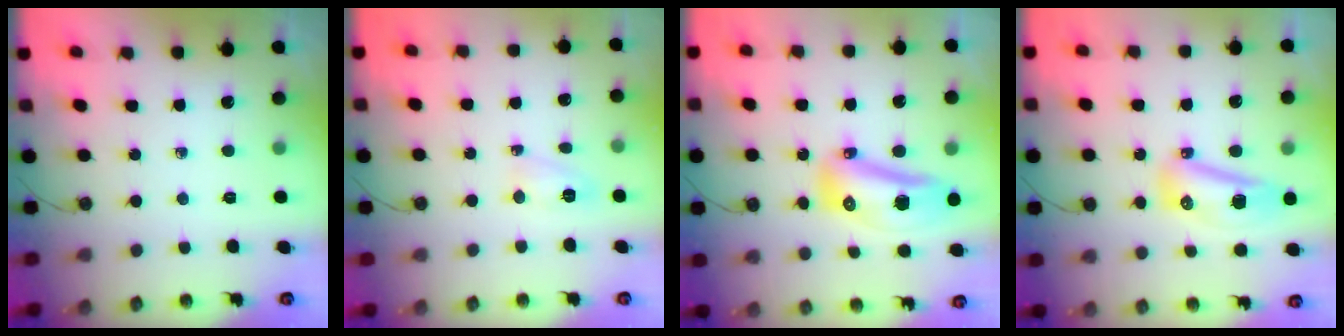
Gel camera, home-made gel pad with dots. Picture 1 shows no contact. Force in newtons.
{"total": 3.9, "press": 3.9, "slide": 0.7}
{"total": 13.7, "press": 13.6, "slide": 1.8}
{"total": 12.1, "press": 10.8, "slide": 5.6}